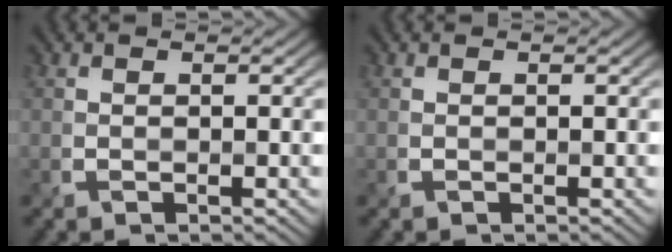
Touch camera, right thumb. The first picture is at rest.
{"total": 0.0}